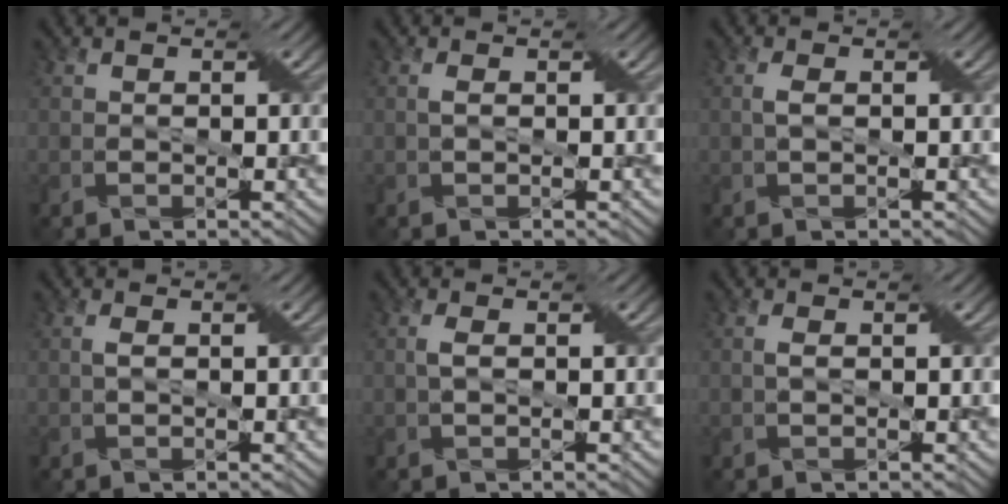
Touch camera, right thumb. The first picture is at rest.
{"total": 0.7, "force": [0.2, 0.1, 0.7], "torque": [-0.018, 0.004, 0.002]}
{"total": 1.2, "force": [0.2, 0.3, 1.1], "torque": [-0.028, 0.006, 0.001]}
{"total": 0.8, "force": [0.2, 0.2, 0.8], "torque": [-0.021, 0.004, 0.002]}
{"total": 1.2, "force": [0.2, 0.3, 1.2], "torque": [-0.030, 0.006, 0.002]}
{"total": 0.8, "force": [0.1, 0.1, 0.8], "torque": [-0.020, 0.004, 0.002]}